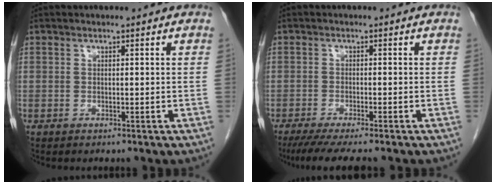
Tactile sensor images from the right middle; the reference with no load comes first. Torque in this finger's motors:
{"motor_torque": [0.48, -0.32, 0.09, 0.05]}